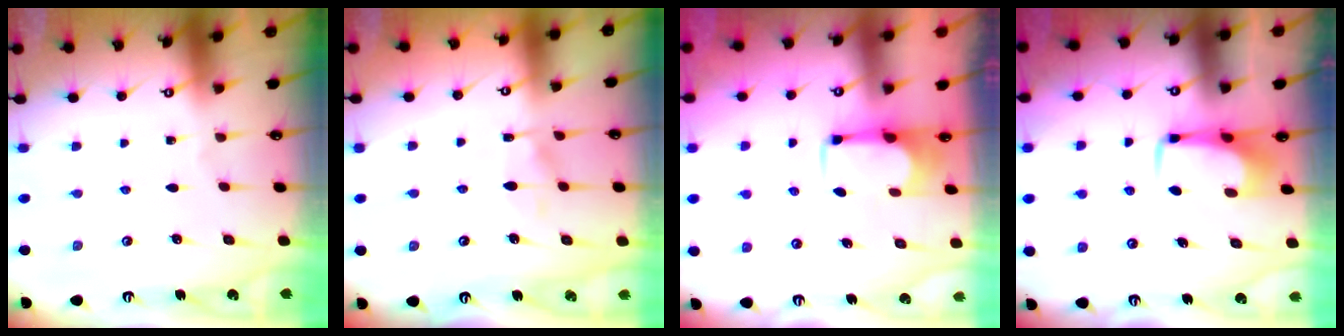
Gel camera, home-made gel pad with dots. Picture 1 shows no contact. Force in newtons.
{"total": 6.7, "press": 6.7, "slide": 0.4}
{"total": 1.8, "press": 1.6, "slide": 0.9}
{"total": 3.9, "press": 3.9, "slide": 0.2}